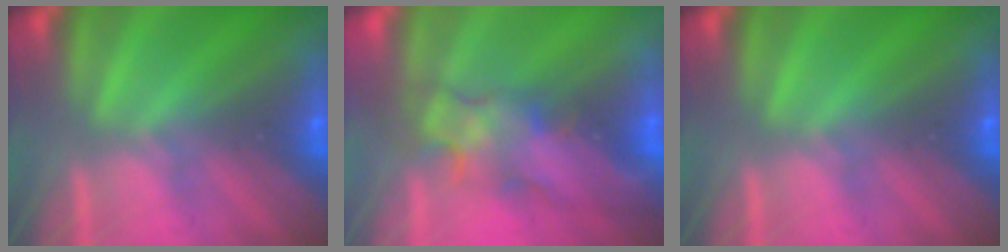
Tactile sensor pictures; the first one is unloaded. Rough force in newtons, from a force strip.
{"total": 3.8}
{"total": 0.0}